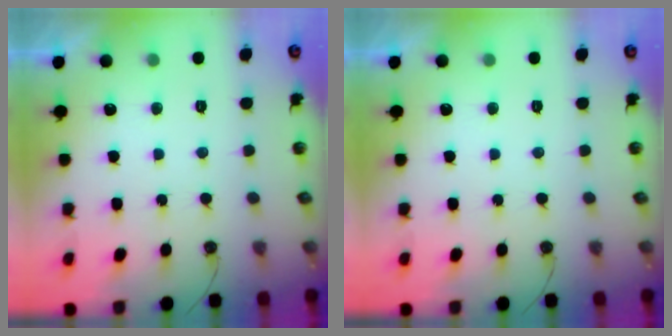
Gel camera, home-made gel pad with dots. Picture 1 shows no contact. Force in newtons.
{"total": 0.0}